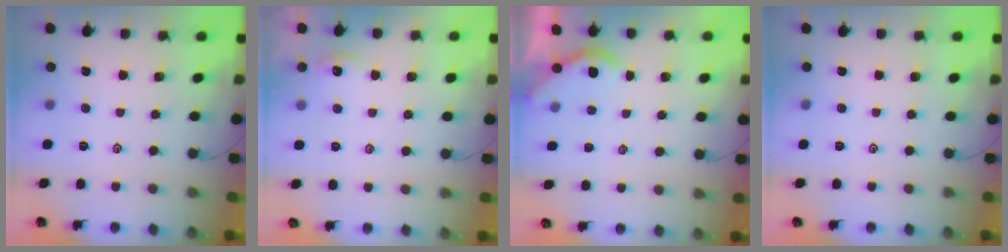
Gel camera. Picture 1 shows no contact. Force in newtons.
{"total": 2.4, "press": 2.3, "slide": 0.4}
{"total": 2.2, "press": 2.2, "slide": 0.1}
{"total": 0.0}